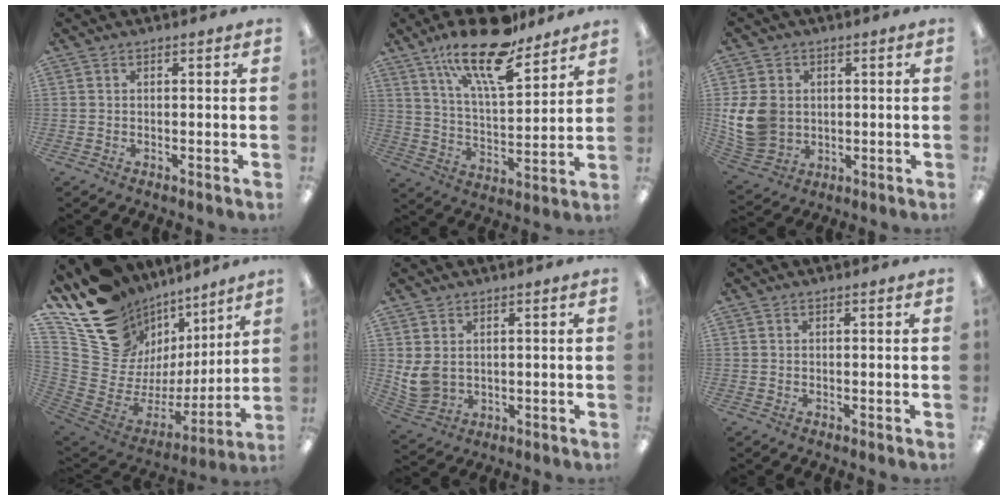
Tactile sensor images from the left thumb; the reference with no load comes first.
{"total": 19.8, "force": [14.2, 6.9, 12.0], "torque": [-0.197, -0.085, 0.240]}
{"total": 12.1, "force": [0.9, 10.3, 6.4], "torque": [-0.154, 0.008, 0.021]}
{"total": 17.2, "force": [12.1, 11.6, 3.7], "torque": [-0.070, -0.112, 0.250]}
{"total": 6.4, "force": [1.7, 5.3, 3.1], "torque": [-0.076, -0.006, 0.035]}
{"total": 0.0}